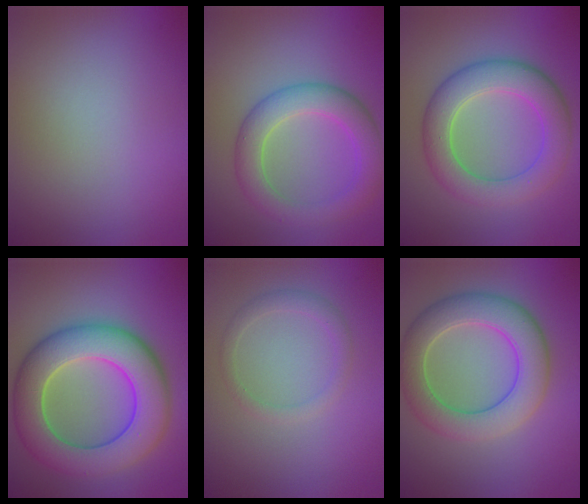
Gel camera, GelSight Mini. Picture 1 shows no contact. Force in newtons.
{"total": 5.2, "press": 5.2, "slide": 0.1}
{"total": 6.6, "press": 6.6, "slide": 0.1}
{"total": 10.6, "press": 10.6, "slide": 0.5}
{"total": 1.7, "press": 1.7, "slide": 0.1}
{"total": 7.0, "press": 7.0, "slide": 0.1}